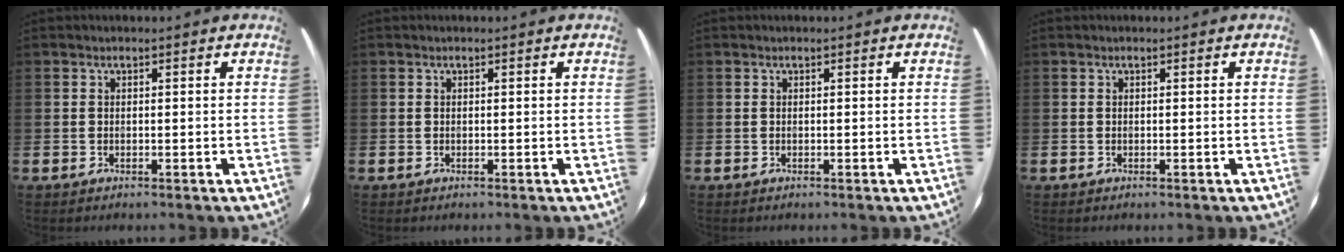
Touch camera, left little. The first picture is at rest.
{"total": 0.0}
{"total": 0.0}
{"total": 0.0}